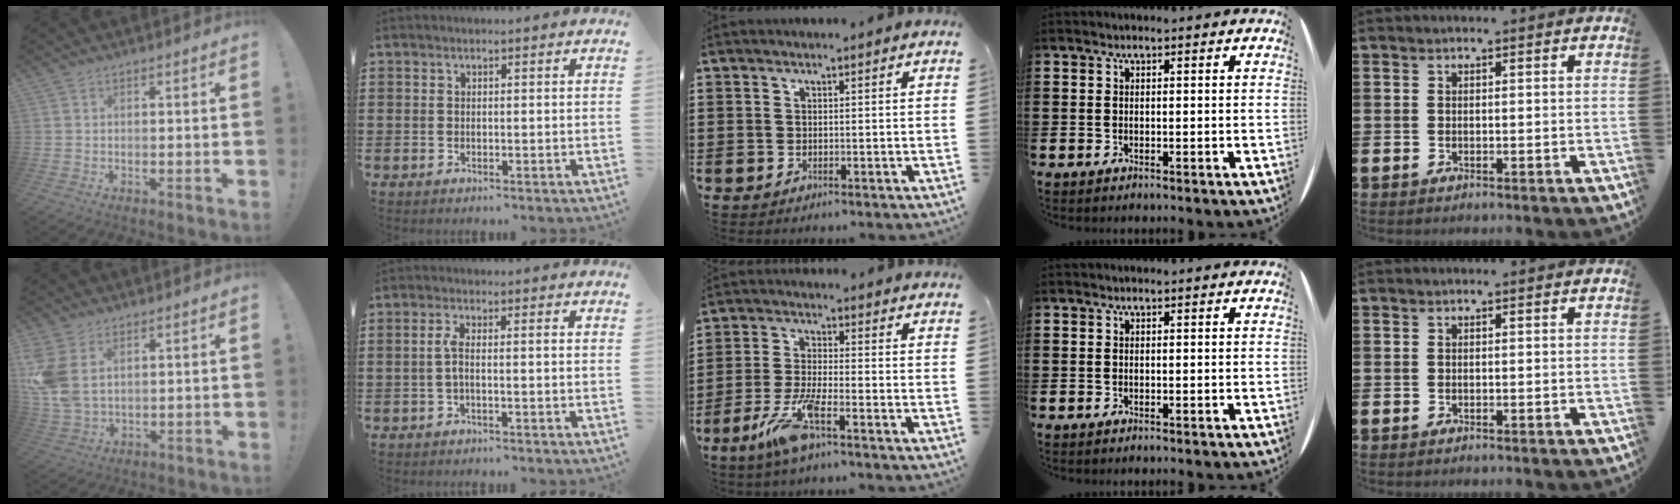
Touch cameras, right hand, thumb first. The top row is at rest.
{"thumb": {"total": 9.0, "force": [3.2, 5.8, 6.2], "torque": [-0.127, -0.018, 0.063]}, "index": {"total": 2.6, "force": [-0.5, 0.3, 2.6], "torque": [-0.056, -0.002, -0.014]}, "middle": {"total": 7.5, "force": [-4.2, 1.1, 6.1], "torque": [-0.135, -0.012, -0.080]}}